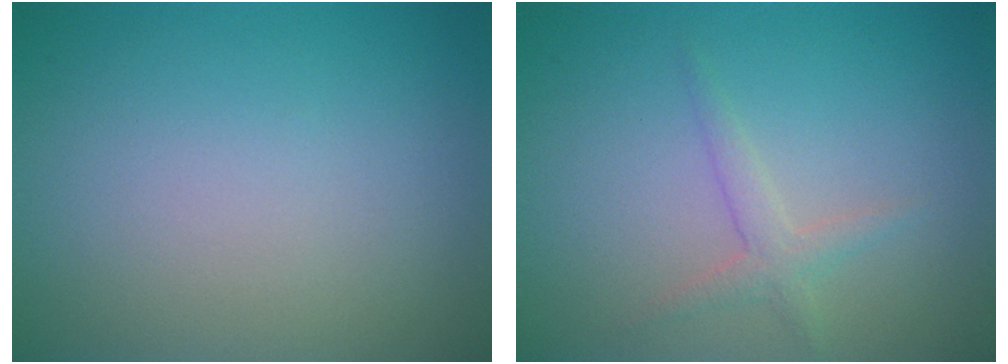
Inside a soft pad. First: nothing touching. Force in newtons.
{"total": 1.7, "press": 1.7, "slide": 0.1}